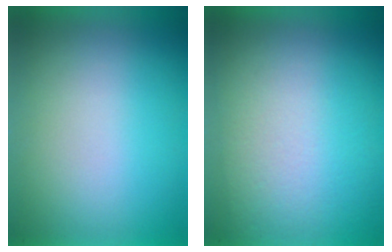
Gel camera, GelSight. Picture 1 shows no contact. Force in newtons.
{"total": 2.9}